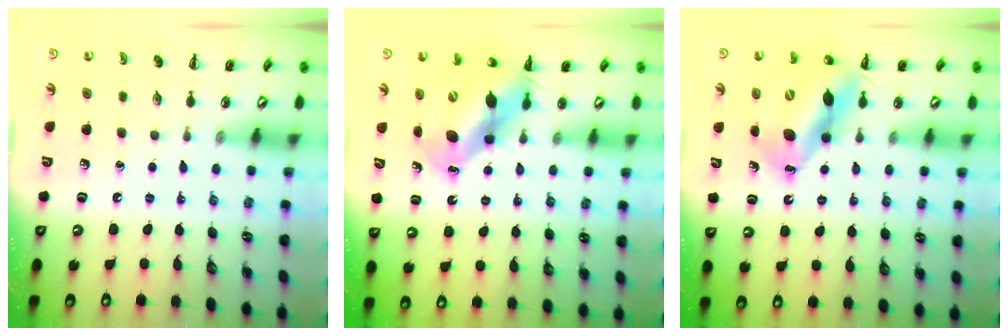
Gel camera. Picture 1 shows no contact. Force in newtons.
{"total": 11.0, "press": 10.7, "slide": 2.5}
{"total": 14.6, "press": 14.0, "slide": 4.1}